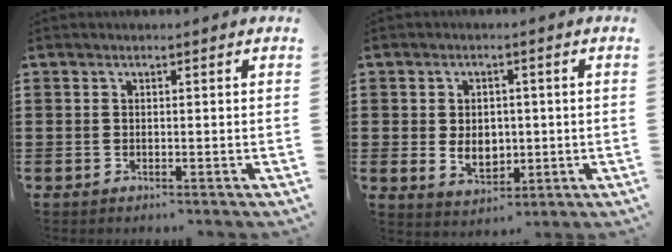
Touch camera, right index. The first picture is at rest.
{"total": 4.6, "force": [-0.2, 3.4, 3.0], "torque": [-0.051, 0.001, -0.008]}